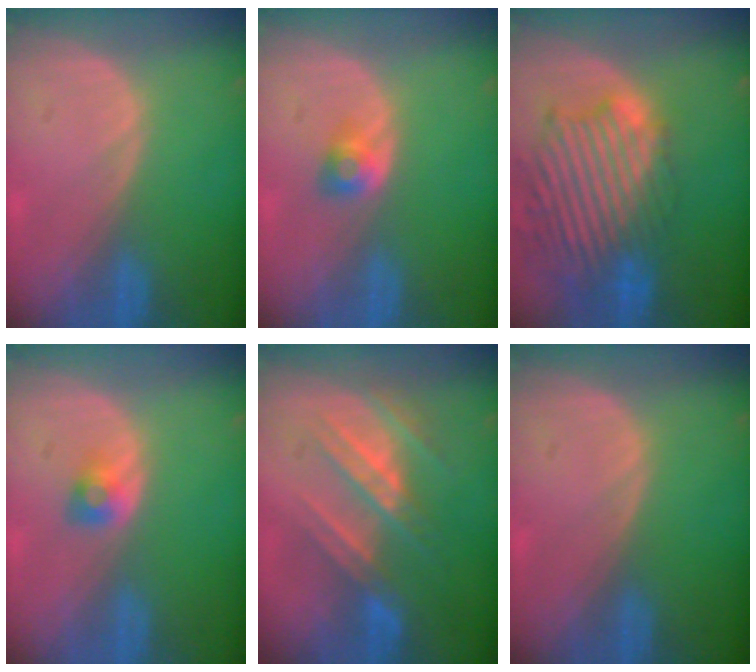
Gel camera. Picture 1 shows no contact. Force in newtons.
{"total": 2.7, "press": 2.4, "slide": 1.2}
{"total": 13.8, "press": 11.8, "slide": 7.2}
{"total": 2.3, "press": 2.2, "slide": 0.5}
{"total": 7.8, "press": 7.6, "slide": 1.7}
{"total": 0.0}